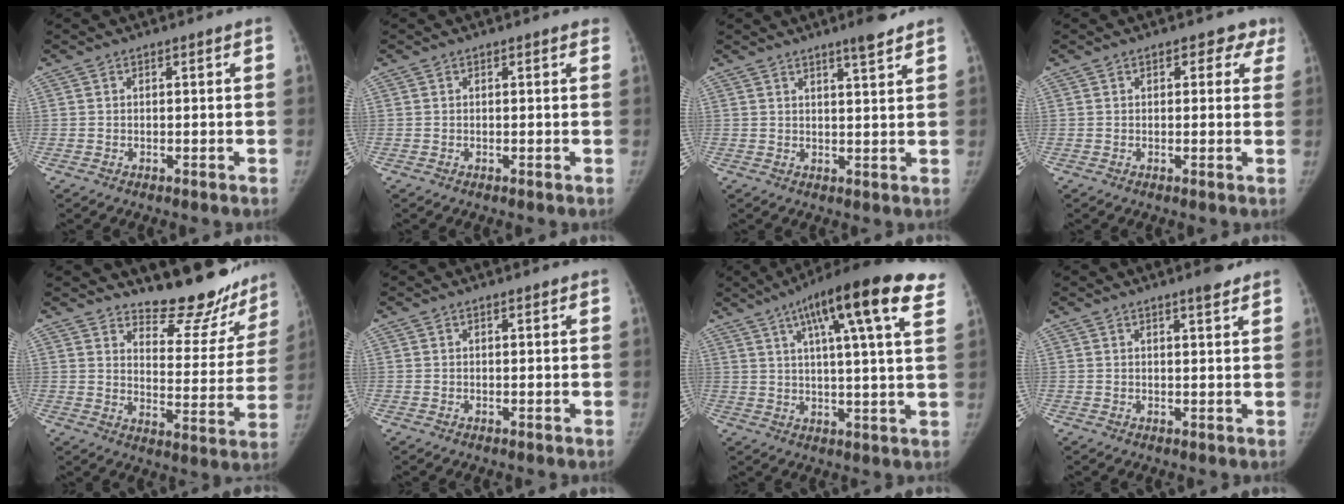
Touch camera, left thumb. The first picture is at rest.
{"total": 0.6, "force": [0.5, 0.2, 0.2], "torque": [-0.001, 0.000, 0.001]}
{"total": 4.4, "force": [3.4, 0.3, 2.8], "torque": [-0.037, -0.025, 0.049]}
{"total": 4.0, "force": [2.3, 2.6, 1.9], "torque": [0.019, -0.003, 0.018]}
{"total": 17.2, "force": [15.8, 5.4, 4.3], "torque": [0.000, -0.144, 0.197]}
{"total": 0.5, "force": [0.4, 0.2, 0.1], "torque": [-0.005, -0.004, 0.006]}
{"total": 19.6, "force": [10.3, 3.4, 16.3], "torque": [-0.232, -0.009, 0.140]}
{"total": 2.6, "force": [2.1, 0.4, 1.6], "torque": [-0.020, -0.014, 0.029]}